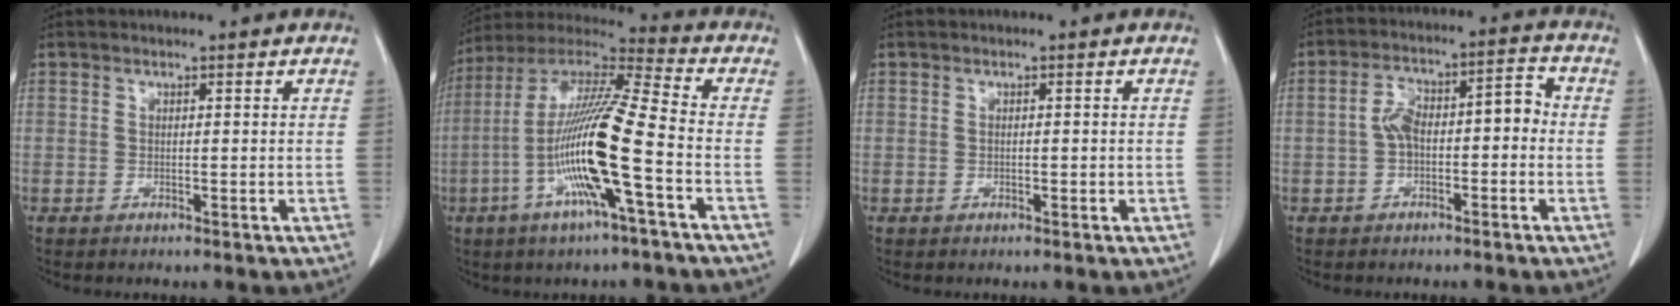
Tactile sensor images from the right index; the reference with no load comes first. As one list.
[{"total": 18.2, "force": [-5.1, 0.7, 17.5], "torque": [-0.349, -0.005, -0.103]}, {"total": 0.9, "force": [-0.2, 0.4, 0.7], "torque": [-0.018, -0.001, -0.002]}, {"total": 8.2, "force": [-1.1, 3.9, 7.2], "torque": [-0.127, 0.050, -0.019]}]